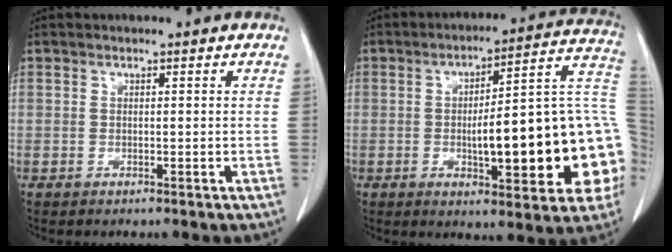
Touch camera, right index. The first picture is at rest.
{"total": 22.1, "force": [-3.3, 4.5, 21.3], "torque": [-0.214, 0.038, -0.033]}